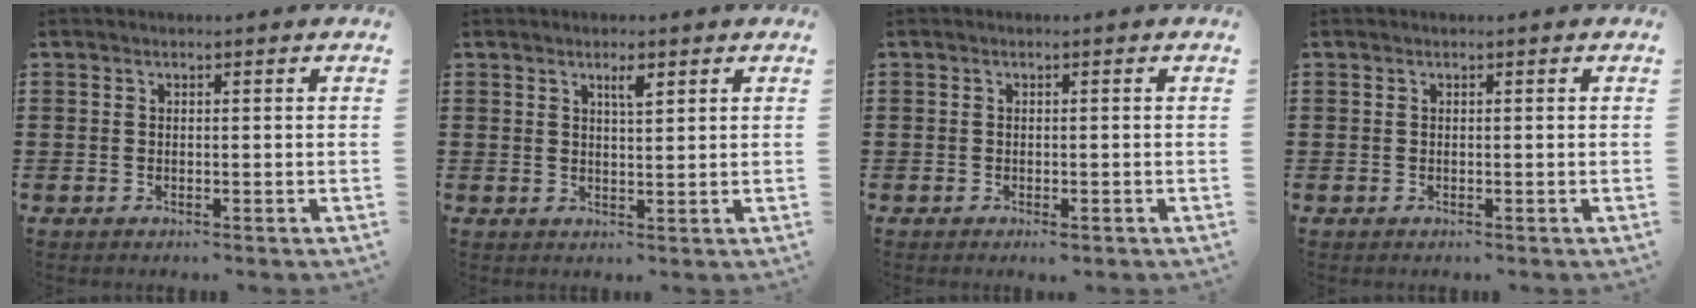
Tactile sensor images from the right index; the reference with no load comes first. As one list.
[{"total": 2.3, "force": [1.4, 0.5, 1.8], "torque": [-0.030, 0.000, 0.021]}, {"total": 0.7, "force": [-0.6, 0.1, 0.5], "torque": [-0.012, -0.007, -0.009]}, {"total": 0.0}]